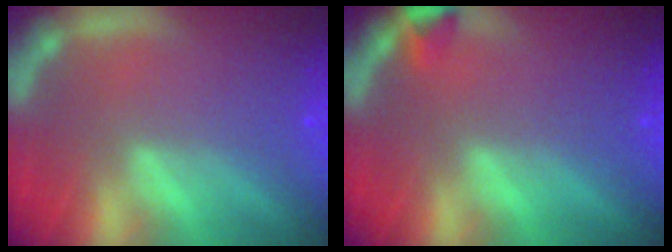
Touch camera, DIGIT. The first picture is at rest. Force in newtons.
{"total": 1.5}